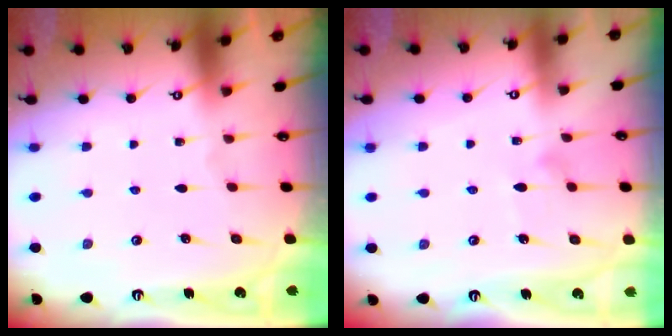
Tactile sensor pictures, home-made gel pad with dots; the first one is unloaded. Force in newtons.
{"total": 7.4, "press": 7.4, "slide": 0.4}